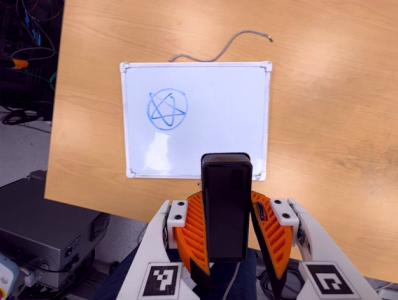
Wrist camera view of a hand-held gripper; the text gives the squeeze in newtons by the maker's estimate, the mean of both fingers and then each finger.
{"total": 5.2, "left": 4.4, "right": 6.0}